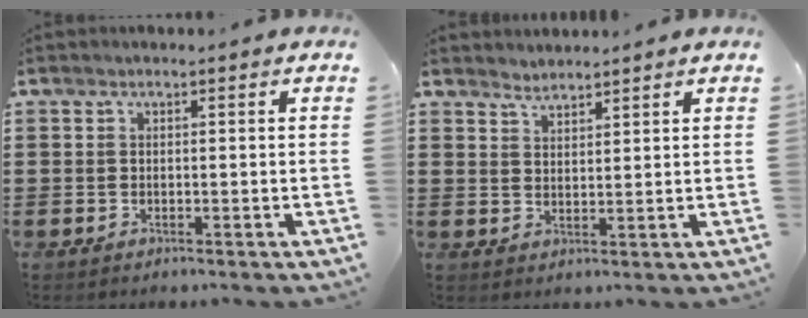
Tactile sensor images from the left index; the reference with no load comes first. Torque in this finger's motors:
{"motor_torque": [0.55, 1.02, 0.01, -0.01]}